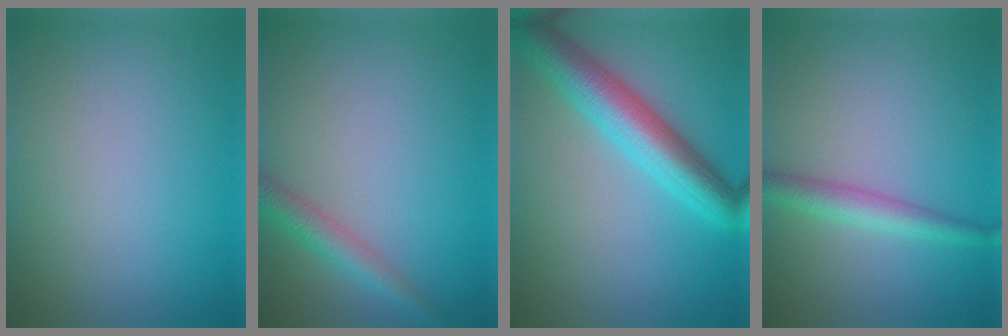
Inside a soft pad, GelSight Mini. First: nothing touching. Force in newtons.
{"total": 2.9, "press": 2.9, "slide": 0.2}
{"total": 6.9, "press": 6.9, "slide": 0.3}
{"total": 2.7, "press": 2.7, "slide": 0.1}